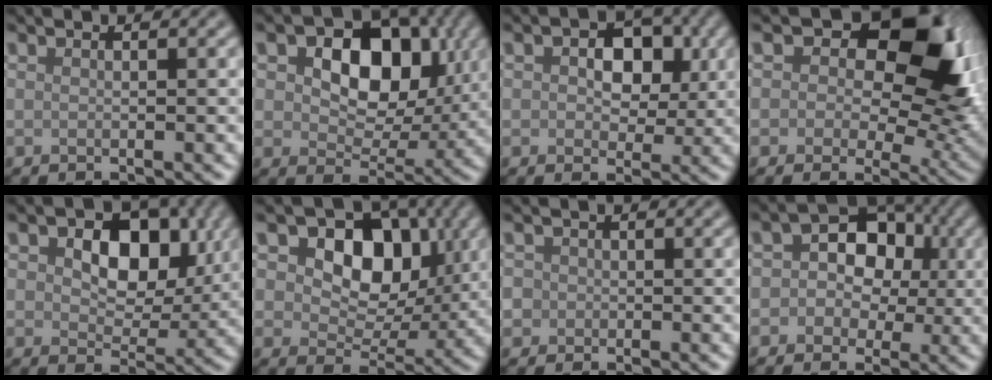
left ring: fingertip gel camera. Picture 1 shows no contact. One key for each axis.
{"total": 8.4, "fx": 1.9, "fy": 5.6, "fz": 5.9, "tx": -0.103, "ty": 0.001, "tz": 0.036}
{"total": 4.4, "fx": 0.7, "fy": 3.0, "fz": 3.1, "tx": -0.053, "ty": 0.000, "tz": 0.012}
{"total": 11.5, "fx": 3.4, "fy": 7.1, "fz": 8.3, "tx": -0.106, "ty": -0.001, "tz": 0.063}
{"total": 6.3, "fx": 1.4, "fy": 4.2, "fz": 4.5, "tx": -0.081, "ty": -0.003, "tz": 0.029}
{"total": 7.4, "fx": 2.2, "fy": 5.2, "fz": 4.8, "tx": -0.077, "ty": -0.003, "tz": 0.034}
{"total": 1.0, "fx": -0.5, "fy": 0.7, "fz": -0.4, "tx": 0.002, "ty": -0.002, "tz": 0.003}
{"total": 6.6, "fx": 0.7, "fy": 5.5, "fz": 3.5, "tx": -0.027, "ty": 0.032, "tz": -0.010}